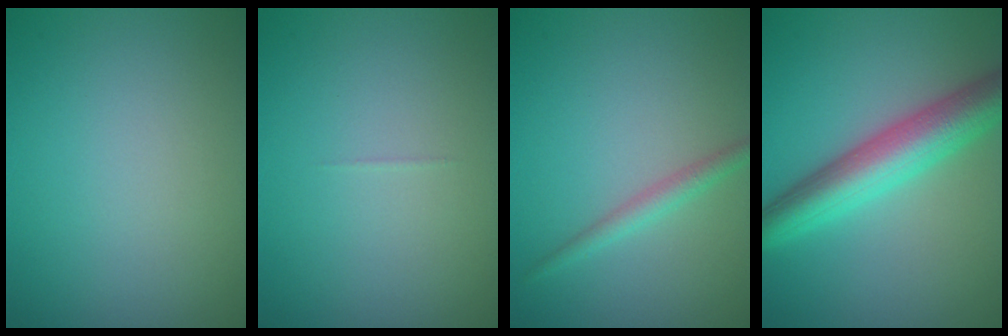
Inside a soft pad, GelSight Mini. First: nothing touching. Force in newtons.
{"total": 0.0}
{"total": 1.6, "press": 1.6, "slide": 0.0}
{"total": 6.5, "press": 6.5, "slide": 0.2}